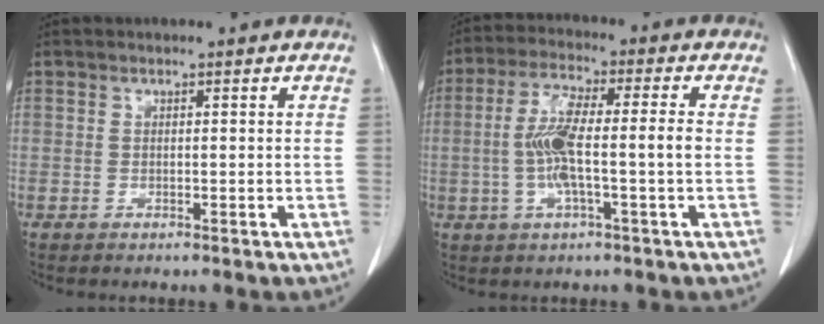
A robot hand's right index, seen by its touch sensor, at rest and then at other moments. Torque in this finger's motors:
{"motor_torque": [1.32, -0.26, 0.77, 0.21]}